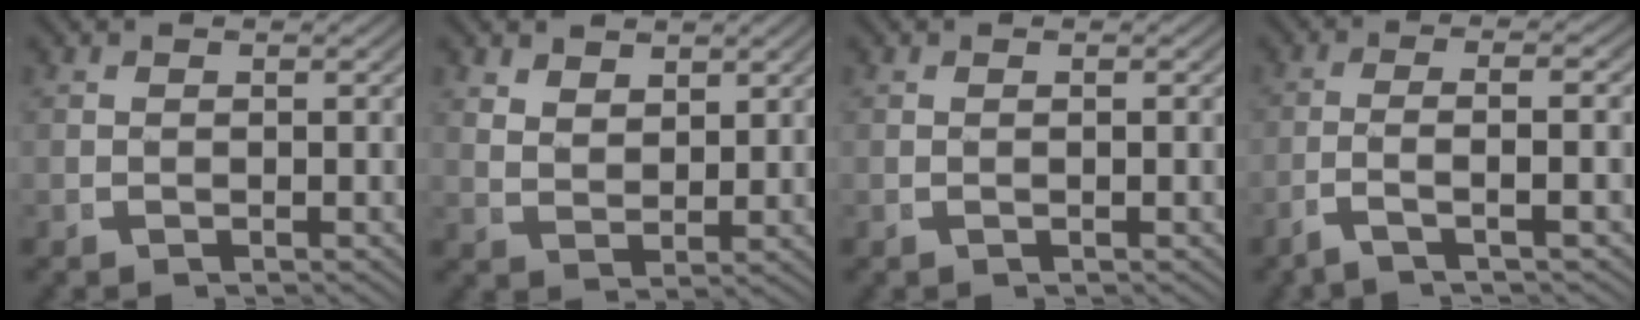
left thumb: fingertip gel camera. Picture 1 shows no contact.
{"total": 2.8, "force": [2.3, 1.1, 1.1], "torque": [-0.014, -0.009, 0.054]}
{"total": 0.6, "force": [-0.1, -0.1, 0.6], "torque": [-0.014, 0.001, 0.001]}
{"total": 4.5, "force": [-1.9, 0.5, 4.1], "torque": [-0.092, -0.003, -0.029]}